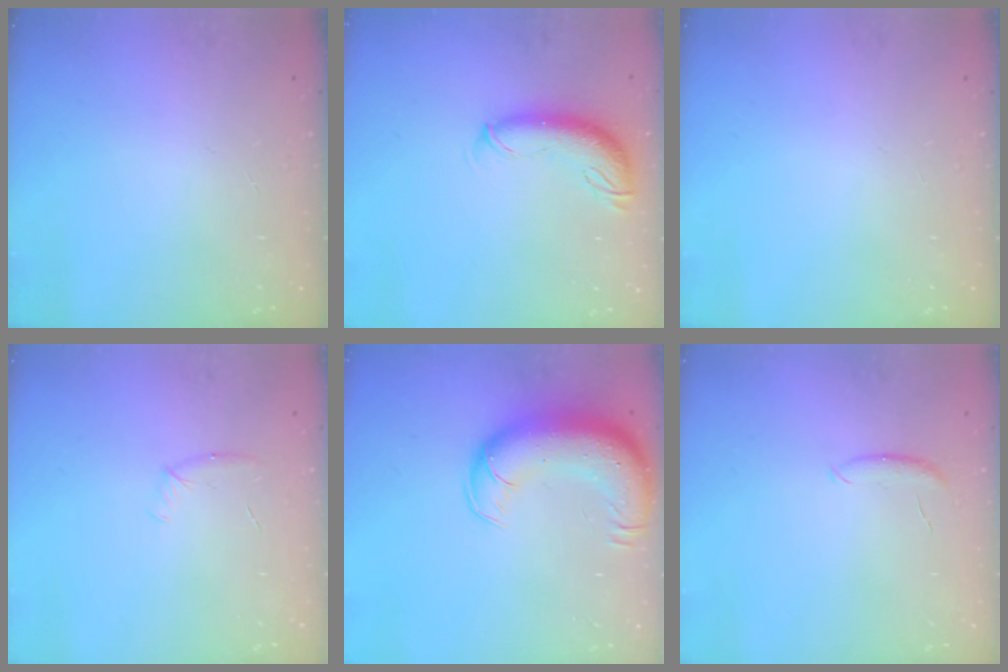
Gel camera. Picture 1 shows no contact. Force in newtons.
{"total": 10.2, "press": 10.0, "slide": 2.3}
{"total": 0.0}
{"total": 5.5, "press": 5.3, "slide": 1.4}
{"total": 16.2, "press": 15.7, "slide": 3.9}
{"total": 5.5, "press": 5.5, "slide": 0.5}